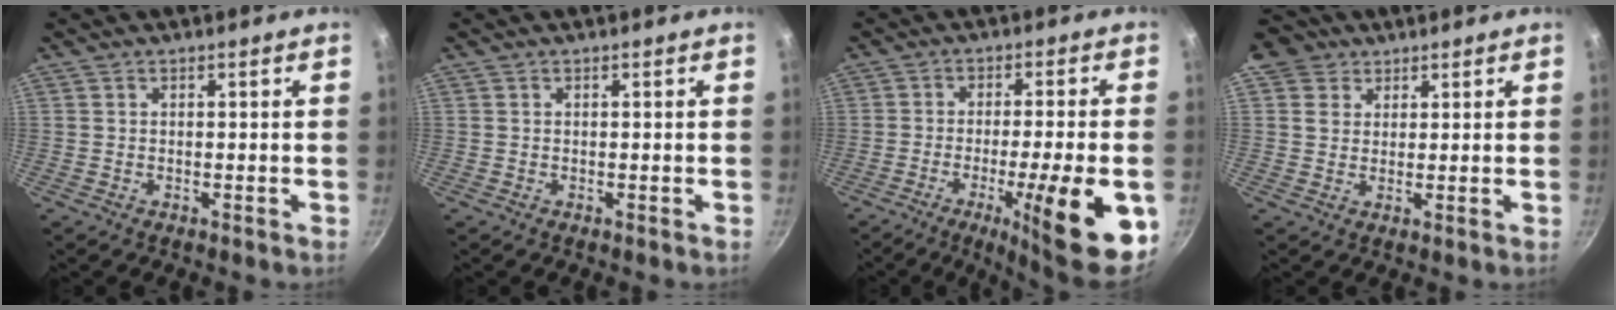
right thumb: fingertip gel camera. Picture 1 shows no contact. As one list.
[{"total": 0.0}, {"total": 17.7, "force": [-6.1, 3.4, 16.3], "torque": [-0.216, 0.015, -0.084]}, {"total": 6.0, "force": [2.9, 5.0, 1.7], "torque": [0.003, 0.003, 0.041]}]